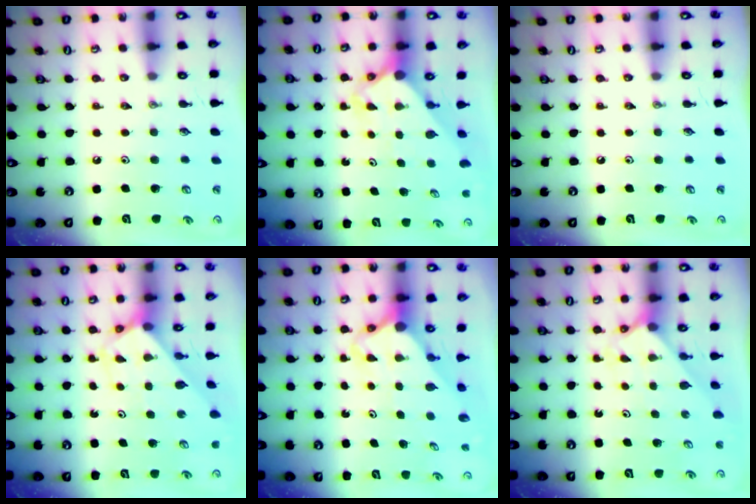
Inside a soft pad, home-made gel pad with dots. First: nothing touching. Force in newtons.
{"total": 2.8, "press": 2.8, "slide": 0.1}
{"total": 0.0}
{"total": 2.8, "press": 2.8, "slide": 0.2}
{"total": 3.9, "press": 3.9, "slide": 0.2}
{"total": 2.4, "press": 2.4, "slide": 0.3}